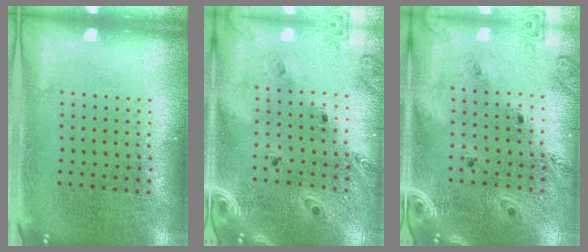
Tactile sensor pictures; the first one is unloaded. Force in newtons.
{"total": 1.2, "press": 1.2, "slide": 0.2}
{"total": 1.2, "press": 1.2, "slide": 0.2}